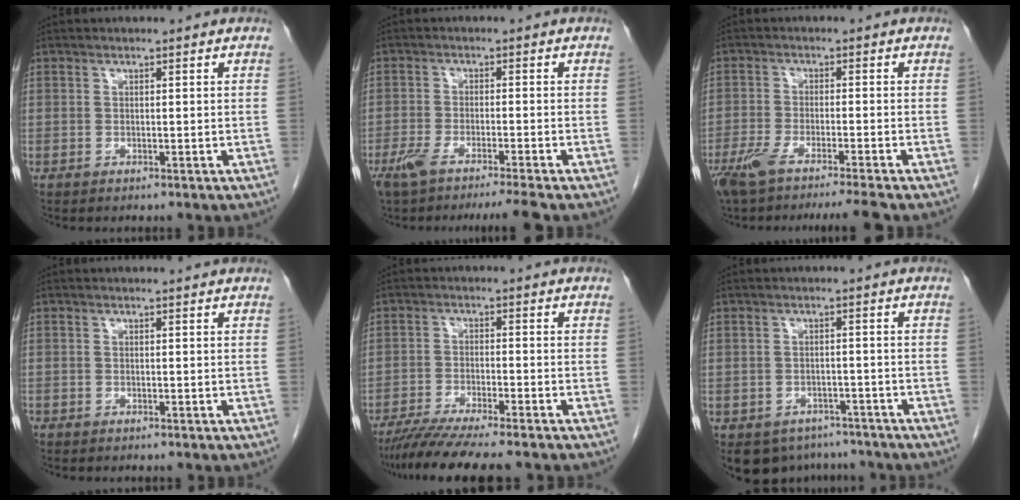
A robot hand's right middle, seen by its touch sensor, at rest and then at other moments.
{"total": 7.8, "force": [-6.2, -0.4, 4.8], "torque": [-0.075, -0.015, -0.102]}
{"total": 10.0, "force": [-8.1, -0.6, 5.8], "torque": [-0.088, -0.021, -0.132]}
{"total": 0.0}
{"total": 9.7, "force": [-8.2, 0.0, 5.2], "torque": [-0.076, -0.025, -0.133]}
{"total": 8.4, "force": [-6.8, 4.9, 1.2], "torque": [-0.015, 0.007, -0.085]}